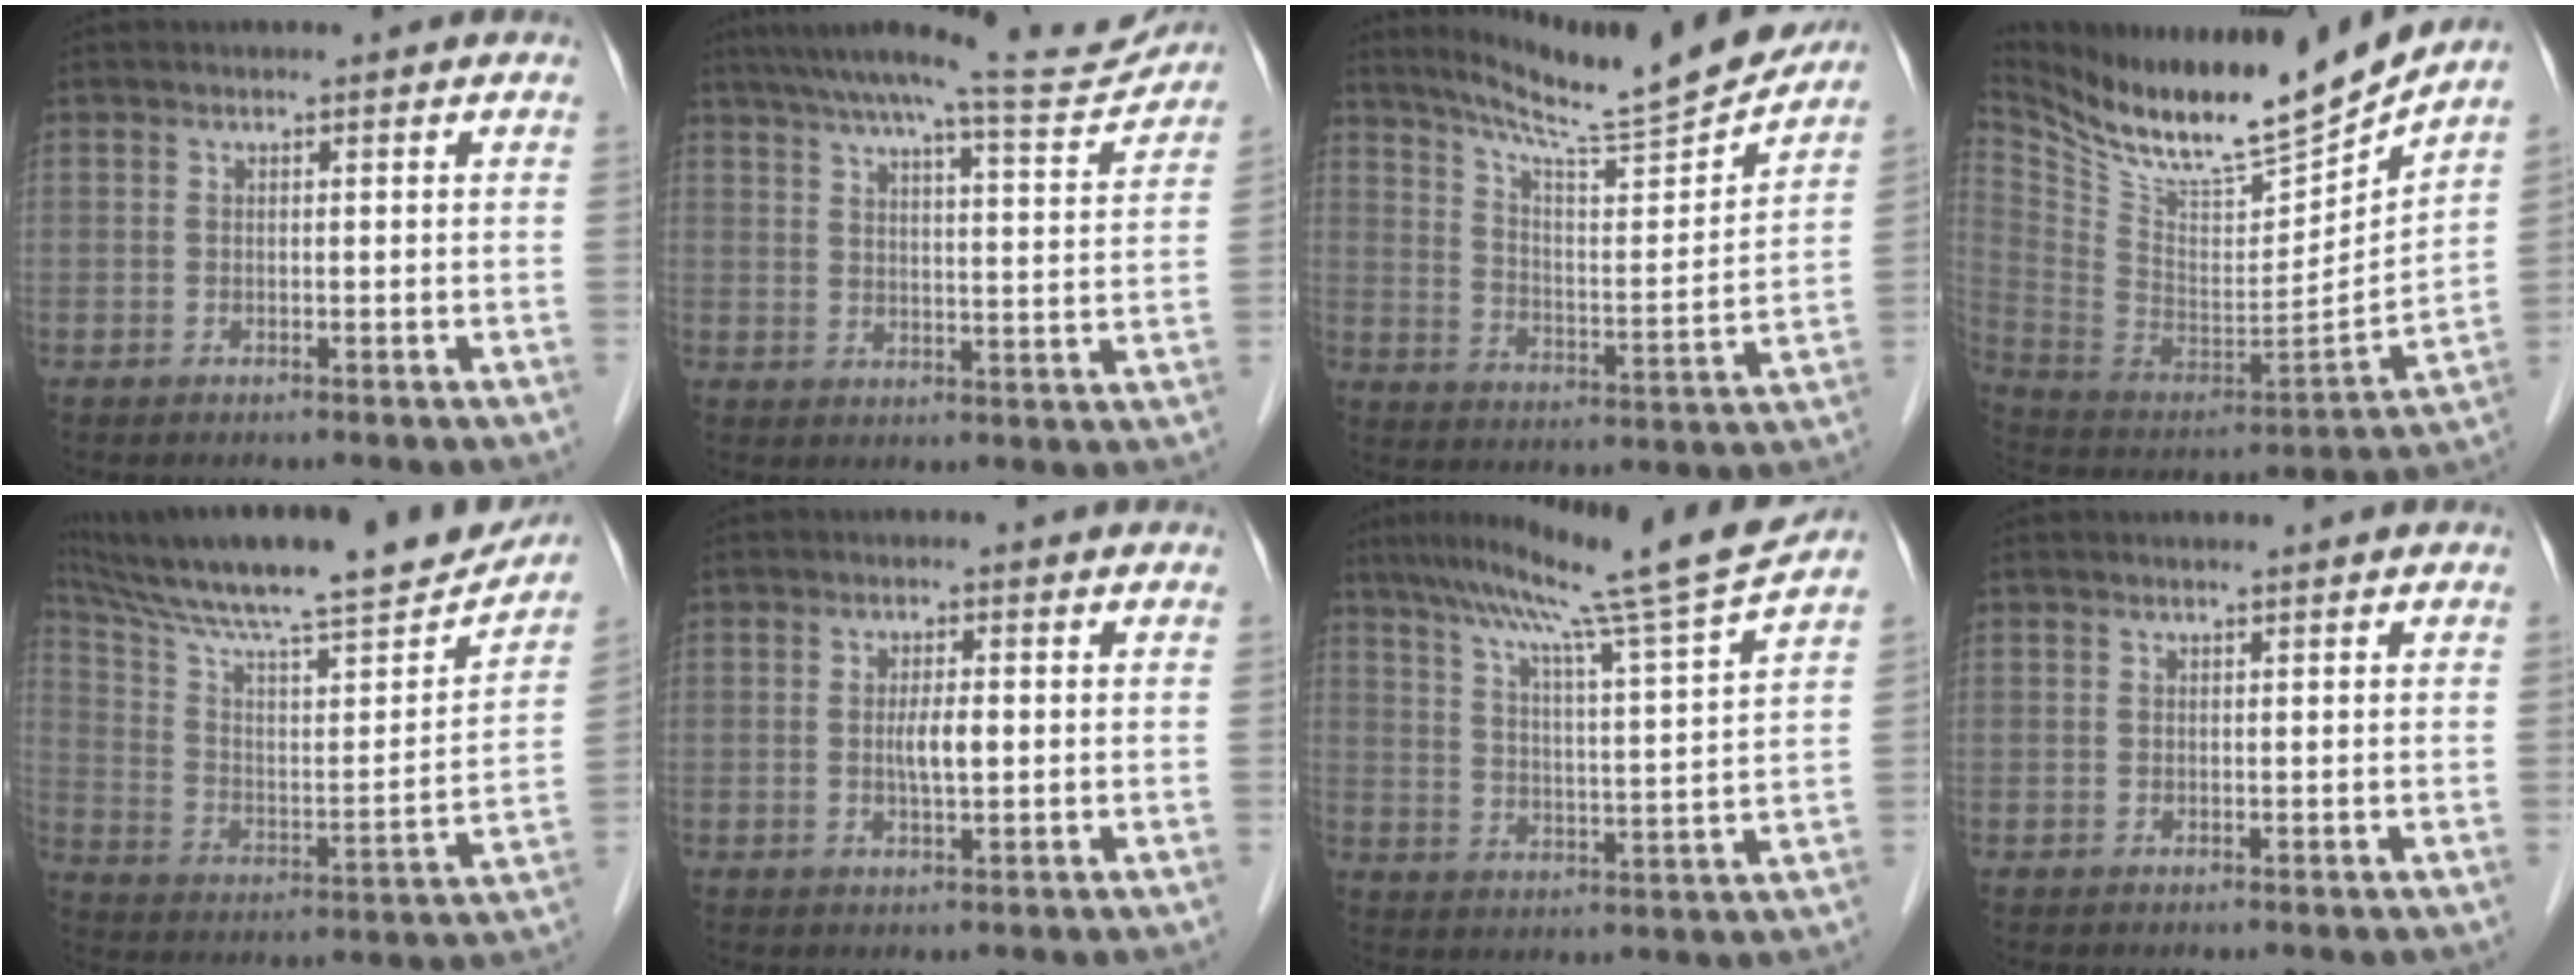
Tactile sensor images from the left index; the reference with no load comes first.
{"total": 13.9, "force": [13.0, 0.1, 4.9], "torque": [-0.076, -0.011, 0.176]}
{"total": 18.1, "force": [16.5, -0.5, 7.3], "torque": [-0.117, -0.033, 0.247]}
{"total": 20.4, "force": [18.2, 1.0, 9.2], "torque": [-0.176, -0.045, 0.317]}
{"total": 25.6, "force": [21.9, 2.6, 13.1], "torque": [-0.221, -0.005, 0.329]}
{"total": 2.9, "force": [0.0, 0.5, 2.9], "torque": [-0.054, -0.001, 0.001]}
{"total": 15.8, "force": [13.0, -3.1, 8.3], "torque": [-0.137, -0.023, 0.187]}
{"total": 0.9, "force": [0.8, -0.2, 0.4], "torque": [-0.009, 0.004, 0.017]}